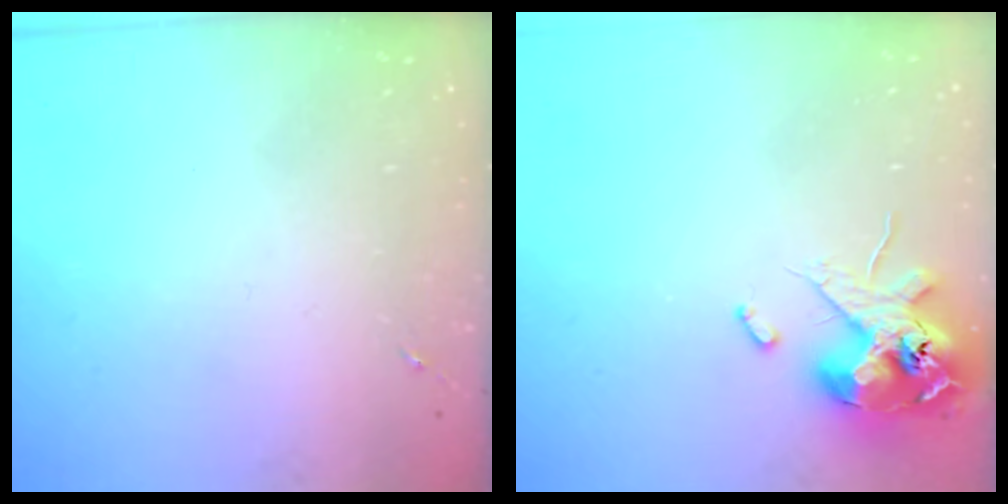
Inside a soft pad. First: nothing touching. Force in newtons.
{"total": 12.7, "press": 12.5, "slide": 2.2}